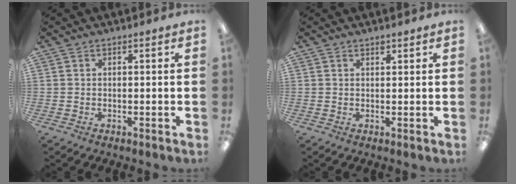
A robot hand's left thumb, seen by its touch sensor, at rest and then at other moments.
{"total": 1.3, "force": [1.1, 0.5, 0.5], "torque": [-0.003, -0.004, 0.018]}